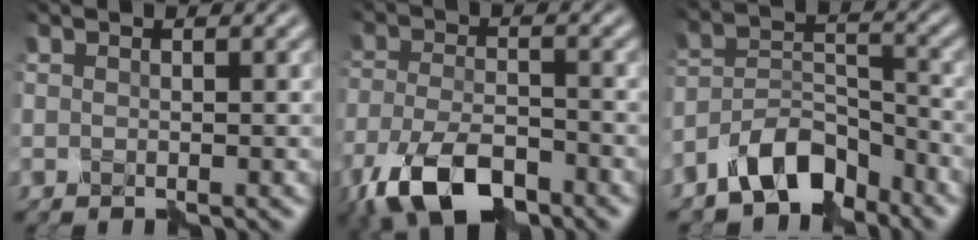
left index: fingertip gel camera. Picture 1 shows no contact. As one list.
[{"total": 8.1, "force": [-5.2, 3.4, 5.2], "torque": [-0.114, -0.013, -0.105]}, {"total": 6.4, "force": [-4.9, 2.9, 2.8], "torque": [-0.040, 0.006, -0.101]}]